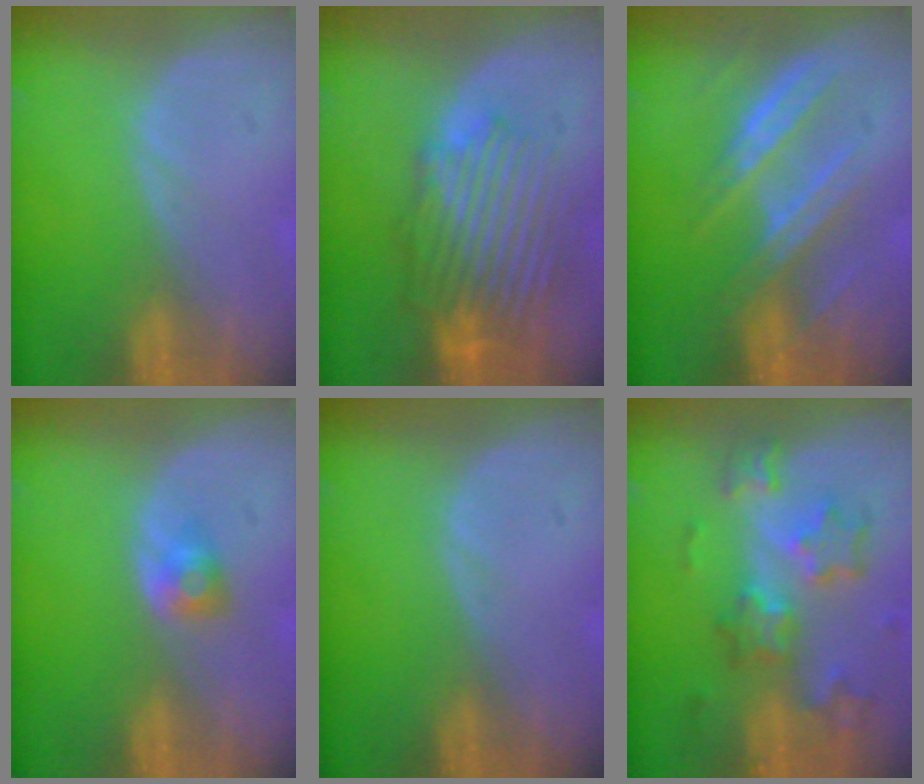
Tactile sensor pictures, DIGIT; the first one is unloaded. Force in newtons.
{"total": 10.2, "press": 9.2, "slide": 4.3}
{"total": 7.0, "press": 6.9, "slide": 1.1}
{"total": 2.6, "press": 2.3, "slide": 1.1}
{"total": 0.0}
{"total": 8.6, "press": 7.5, "slide": 4.1}